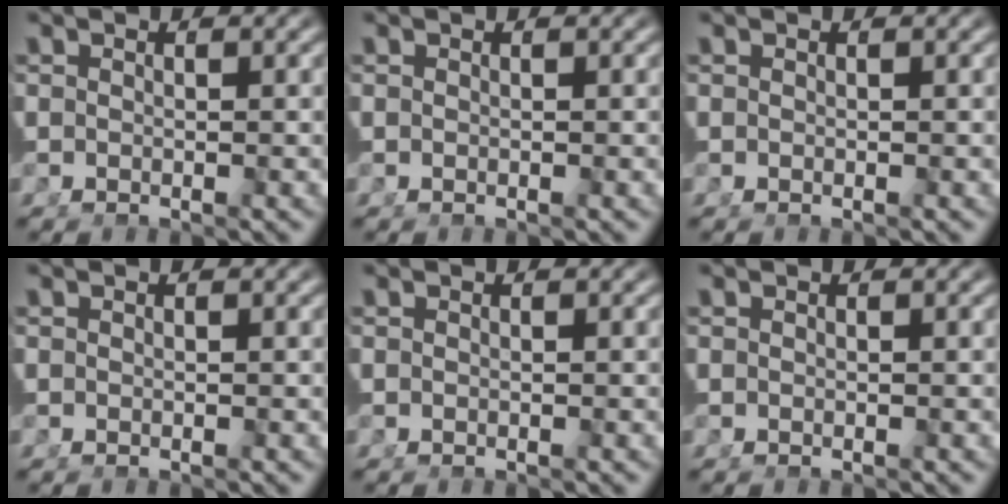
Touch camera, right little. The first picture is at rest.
{"total": 0.0}
{"total": 0.0}
{"total": 0.0}
{"total": 0.0}
{"total": 0.0}